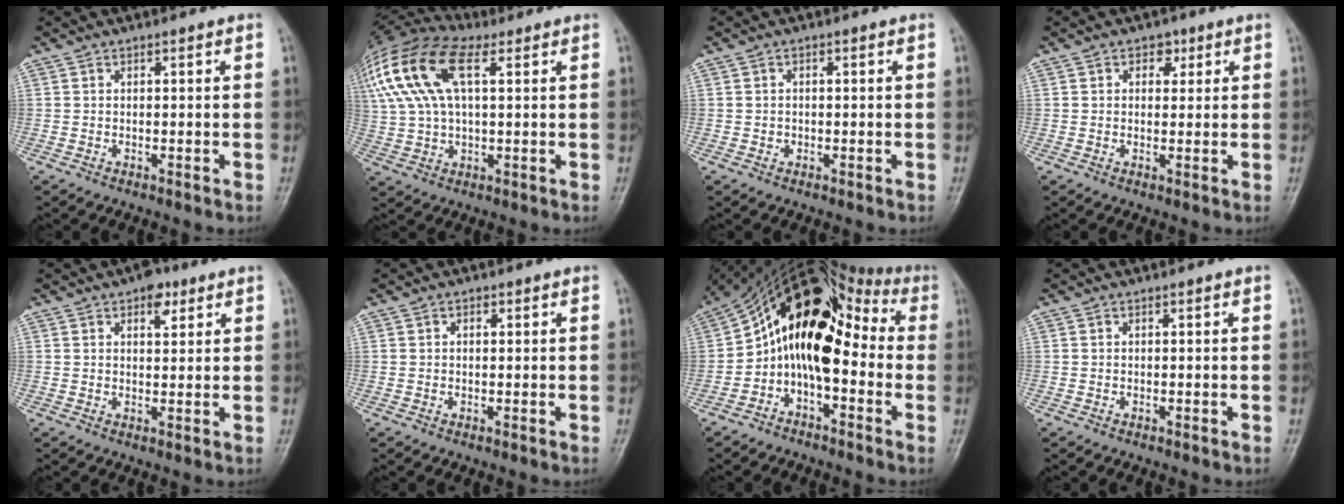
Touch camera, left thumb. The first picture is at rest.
{"total": 20.1, "force": [7.0, 9.9, 16.0], "torque": [-0.358, 0.035, 0.128]}
{"total": 0.8, "force": [-0.2, 0.8, 0.2], "torque": [0.001, 0.003, -0.003]}
{"total": 2.7, "force": [1.2, 2.1, 1.2], "torque": [0.005, -0.002, 0.012]}
{"total": 4.3, "force": [2.4, 2.3, 2.8], "torque": [-0.021, -0.008, 0.031]}
{"total": 0.9, "force": [0.3, 0.7, 0.5], "torque": [-0.004, 0.001, 0.003]}
{"total": 16.2, "force": [-1.0, 10.0, 12.7], "torque": [-0.174, 0.082, -0.032]}
{"total": 0.0}